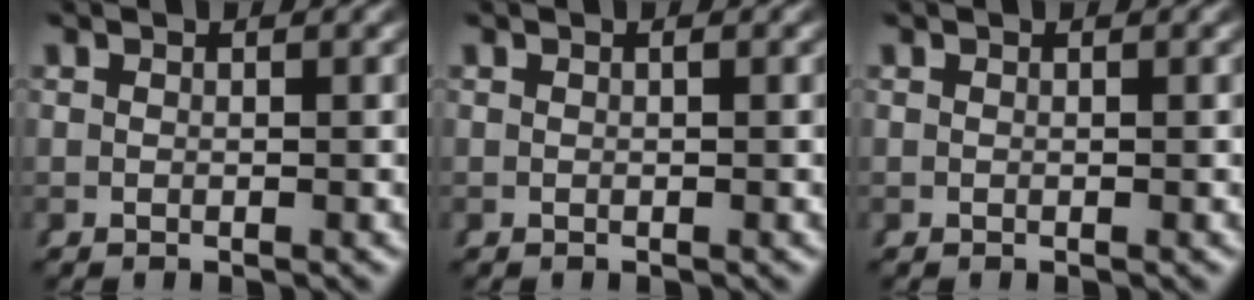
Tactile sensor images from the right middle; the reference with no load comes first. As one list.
[{"total": 0.0}, {"total": 0.0}]